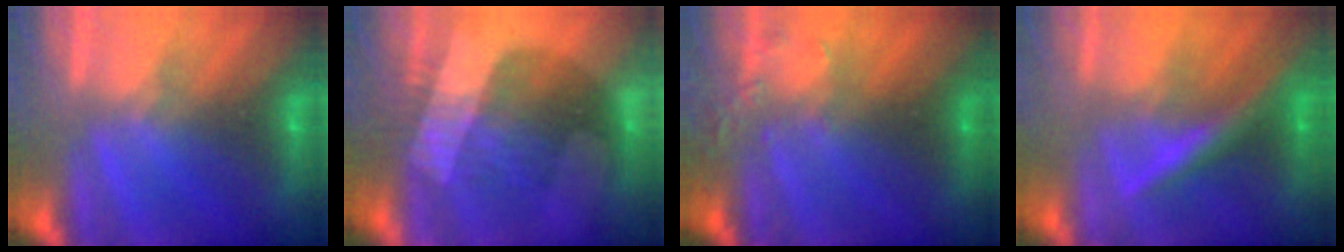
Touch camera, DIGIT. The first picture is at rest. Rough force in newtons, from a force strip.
{"total": 3.1}
{"total": 3.3}
{"total": 2.4}